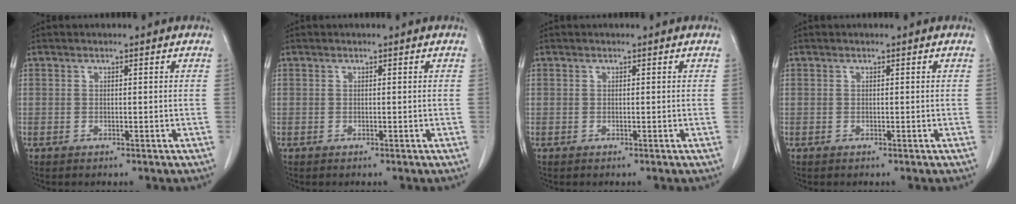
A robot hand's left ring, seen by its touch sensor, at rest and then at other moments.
{"total": 0.0}
{"total": 0.0}
{"total": 0.0}